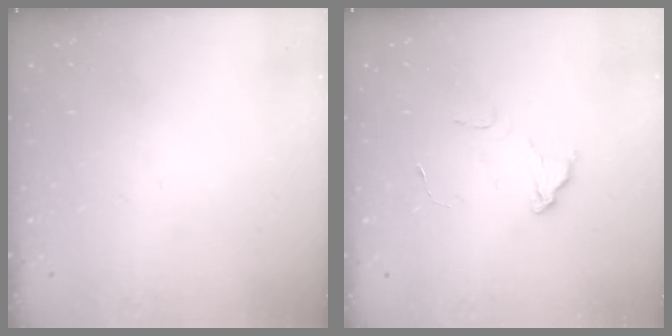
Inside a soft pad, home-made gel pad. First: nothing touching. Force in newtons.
{"total": 5.8, "press": 5.8, "slide": 0.3}